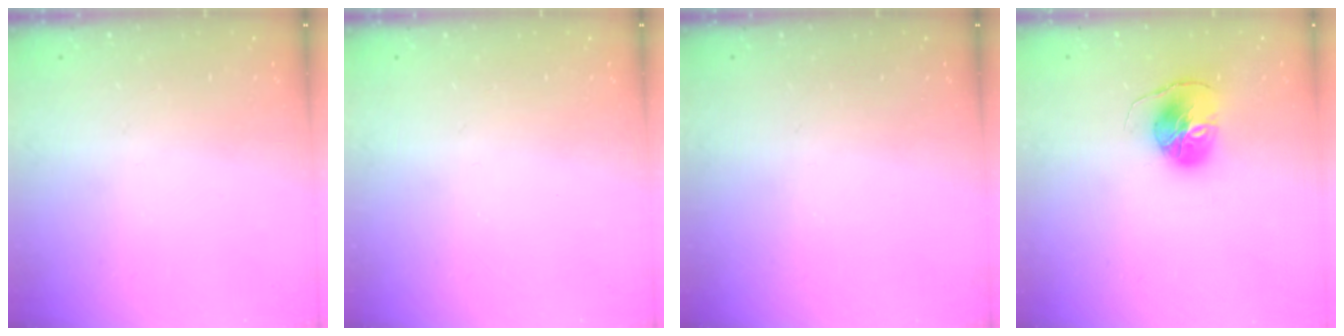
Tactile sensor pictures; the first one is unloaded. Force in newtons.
{"total": 0.0}
{"total": 0.0}
{"total": 10.1, "press": 10.1, "slide": 0.2}